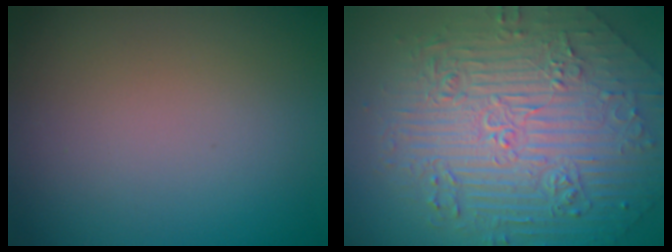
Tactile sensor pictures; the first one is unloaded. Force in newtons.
{"total": 6.9, "press": 6.0, "slide": 3.5}